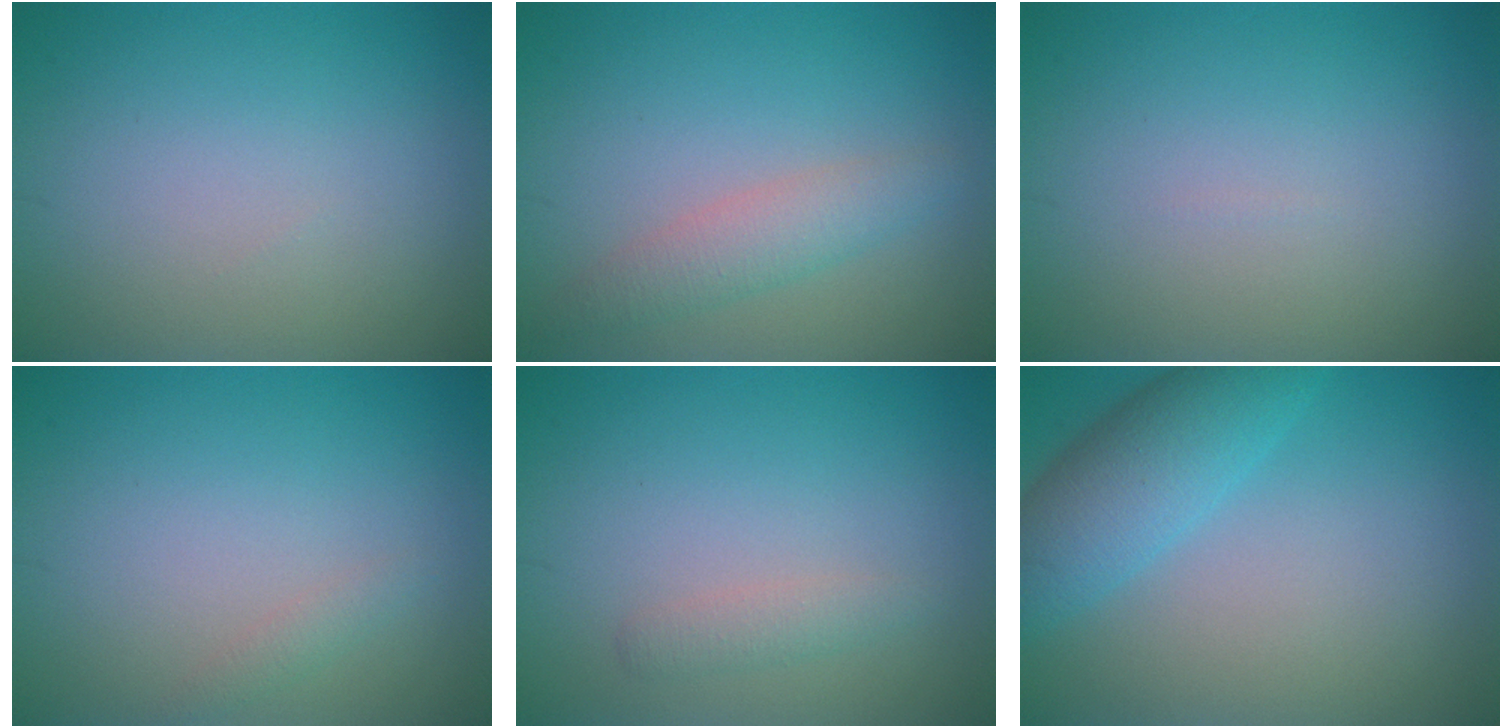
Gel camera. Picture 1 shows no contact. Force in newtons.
{"total": 2.7, "press": 2.6, "slide": 0.2}
{"total": 0.0}
{"total": 0.8, "press": 0.8, "slide": 0.1}
{"total": 1.3, "press": 1.3, "slide": 0.0}
{"total": 5.1, "press": 5.1, "slide": 0.3}